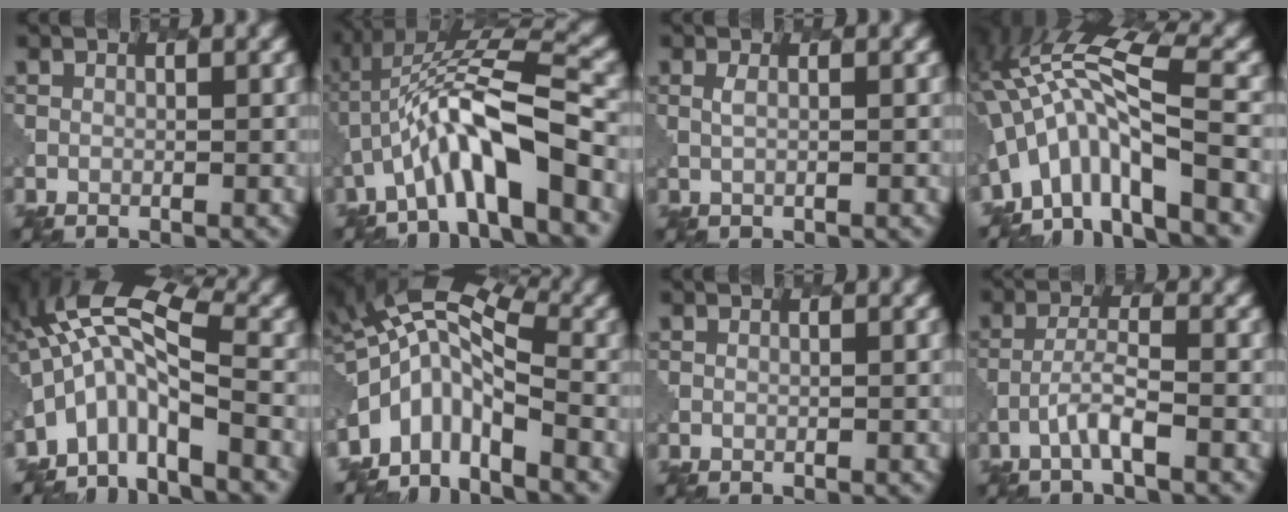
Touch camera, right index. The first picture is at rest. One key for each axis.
{"total": 8.6, "fx": -3.0, "fy": 2.0, "fz": 7.8, "tx": -0.140, "ty": 0.019, "tz": -0.053}
{"total": 1.1, "fx": 0.6, "fy": 0.3, "fz": 0.8, "tx": -0.013, "ty": -0.001, "tz": 0.011}
{"total": 10.6, "fx": -3.5, "fy": 3.2, "fz": 9.5, "tx": -0.168, "ty": 0.016, "tz": -0.062}
{"total": 8.9, "fx": -3.1, "fy": 3.1, "fz": 7.8, "tx": -0.144, "ty": 0.007, "tz": -0.060}
{"total": 7.2, "fx": -3.2, "fy": 3.6, "fz": 5.3, "tx": -0.093, "ty": 0.012, "tz": -0.077}
{"total": 0.0}
{"total": 2.4, "fx": -1.2, "fy": 0.2, "fz": 2.1, "tx": -0.043, "ty": 0.011, "tz": -0.028}